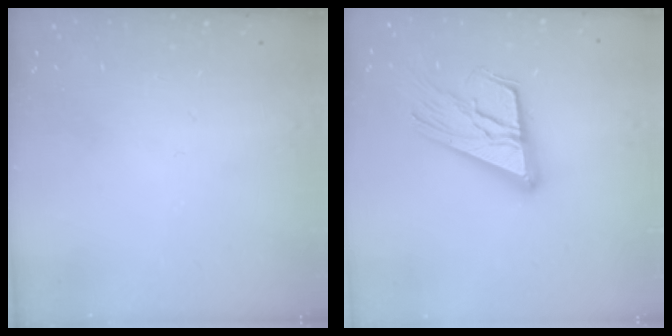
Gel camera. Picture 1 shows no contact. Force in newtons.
{"total": 18.0, "press": 17.9, "slide": 1.8}